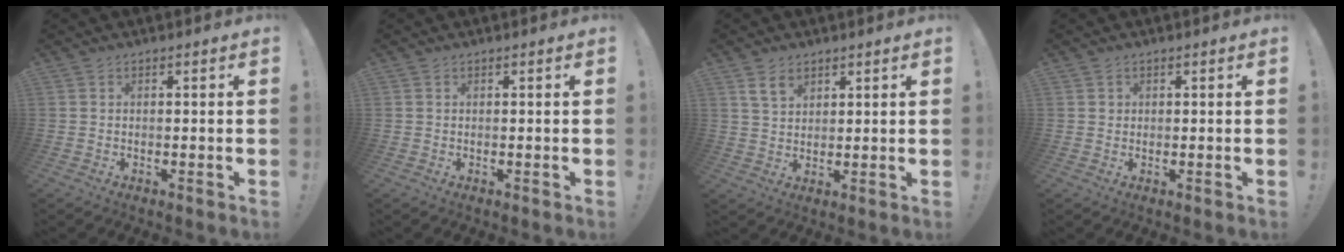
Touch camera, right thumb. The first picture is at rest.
{"total": 0.0}
{"total": 6.2, "force": [3.6, 4.3, 2.7], "torque": [-0.043, -0.008, 0.070]}
{"total": 1.2, "force": [0.5, 1.1, 0.0], "torque": [0.003, 0.000, 0.008]}